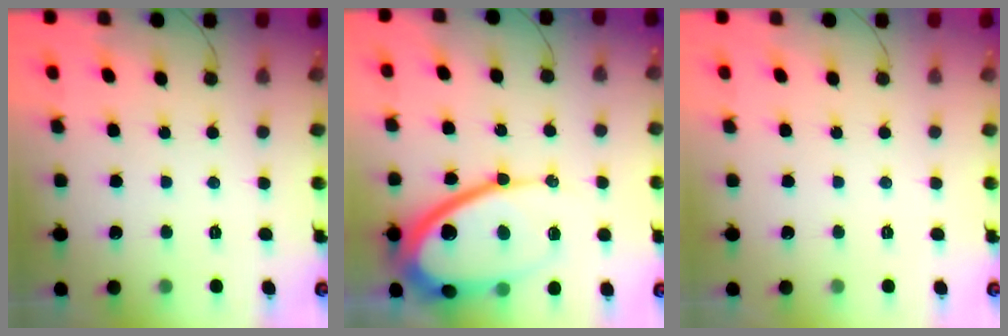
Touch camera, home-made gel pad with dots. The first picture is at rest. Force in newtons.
{"total": 21.0, "press": 20.9, "slide": 2.0}
{"total": 0.0}